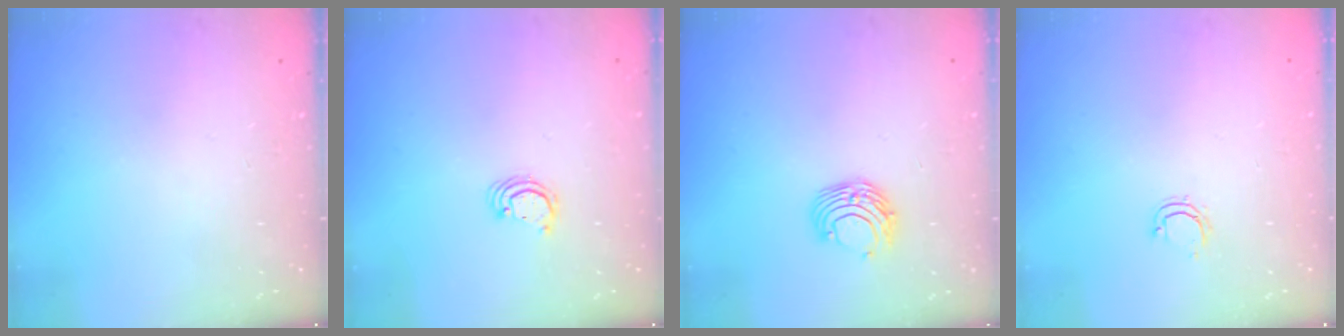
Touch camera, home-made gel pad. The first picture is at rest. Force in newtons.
{"total": 2.2, "press": 2.2, "slide": 0.2}
{"total": 8.8, "press": 8.8, "slide": 0.9}
{"total": 3.7, "press": 3.7, "slide": 0.3}